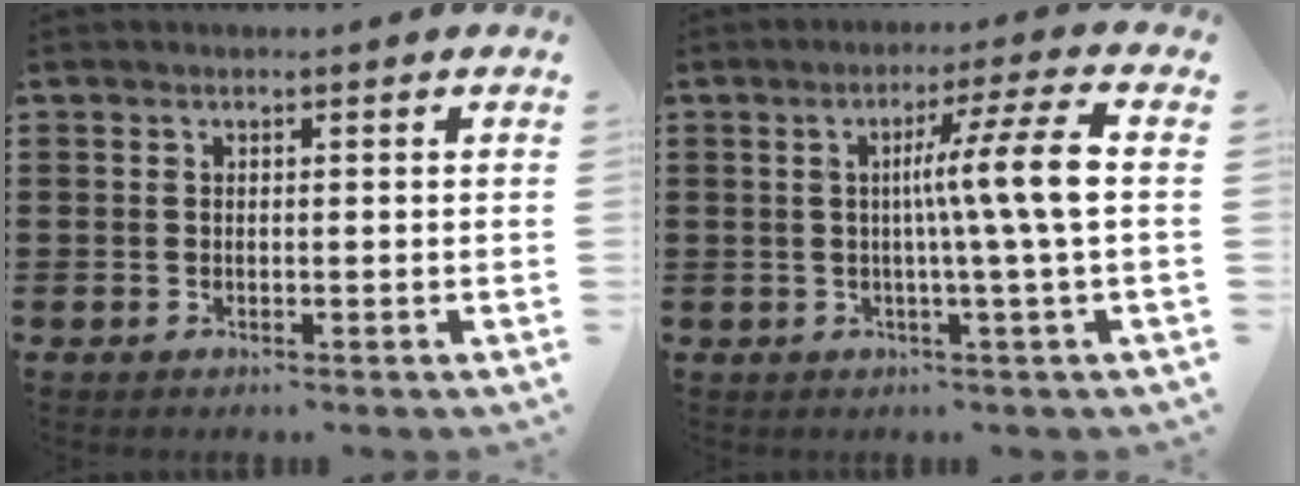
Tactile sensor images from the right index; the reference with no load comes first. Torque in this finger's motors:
{"motor_torque": [1.45, -0.14, 0.33, 0.17]}